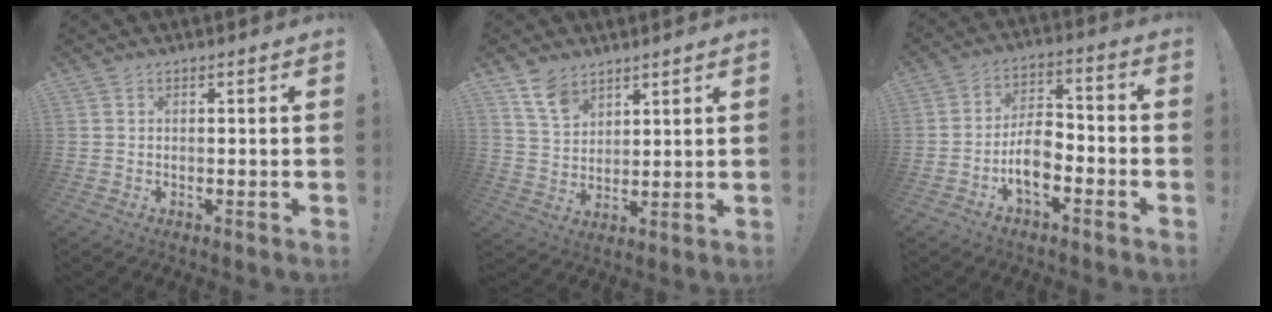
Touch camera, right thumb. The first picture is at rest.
{"total": 8.4, "force": [6.1, 4.9, 3.2], "torque": [-0.062, -0.031, 0.118]}
{"total": 9.2, "force": [-4.2, 5.0, 6.5], "torque": [-0.113, 0.018, -0.075]}